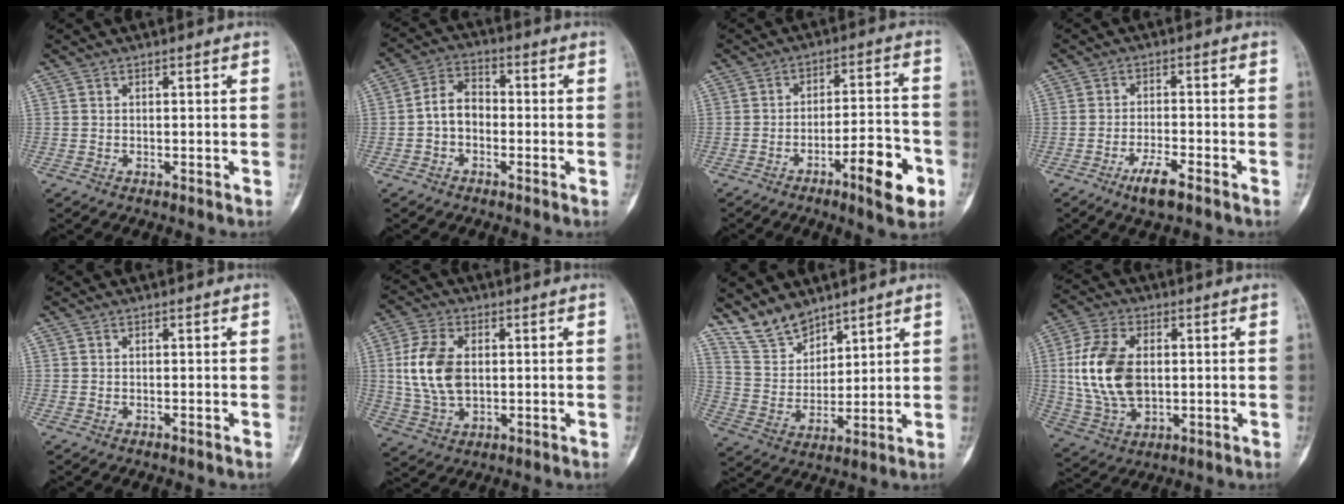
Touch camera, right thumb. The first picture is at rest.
{"total": 6.4, "force": [-1.2, 4.7, 4.2], "torque": [-0.059, 0.026, -0.034]}
{"total": 11.4, "force": [-5.4, 2.9, 9.6], "torque": [-0.131, 0.034, -0.079]}
{"total": 5.2, "force": [-3.3, 1.1, 3.9], "torque": [-0.077, 0.011, -0.061]}
{"total": 0.0}
{"total": 11.3, "force": [1.2, 7.0, 8.8], "torque": [-0.178, 0.000, 0.029]}
{"total": 8.8, "force": [7.6, 3.9, 2.0], "torque": [-0.023, -0.047, 0.164]}
{"total": 14.9, "force": [1.2, 9.2, 11.7], "torque": [-0.228, -0.002, 0.028]}